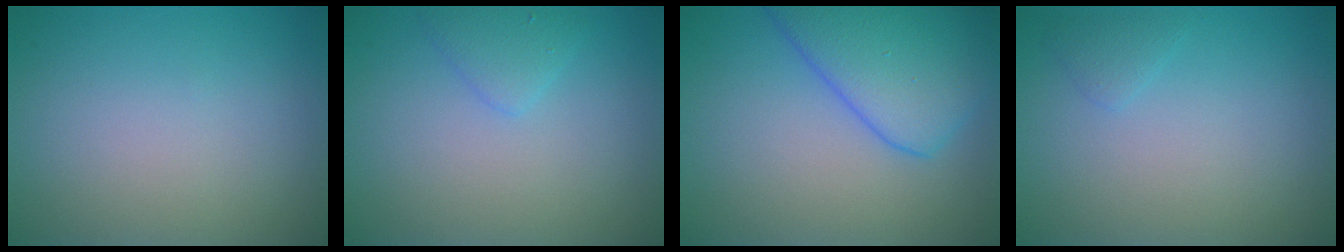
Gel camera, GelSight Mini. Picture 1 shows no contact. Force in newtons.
{"total": 1.7, "press": 1.7, "slide": 0.1}
{"total": 6.9, "press": 6.9, "slide": 0.5}
{"total": 0.9, "press": 0.9, "slide": 0.1}